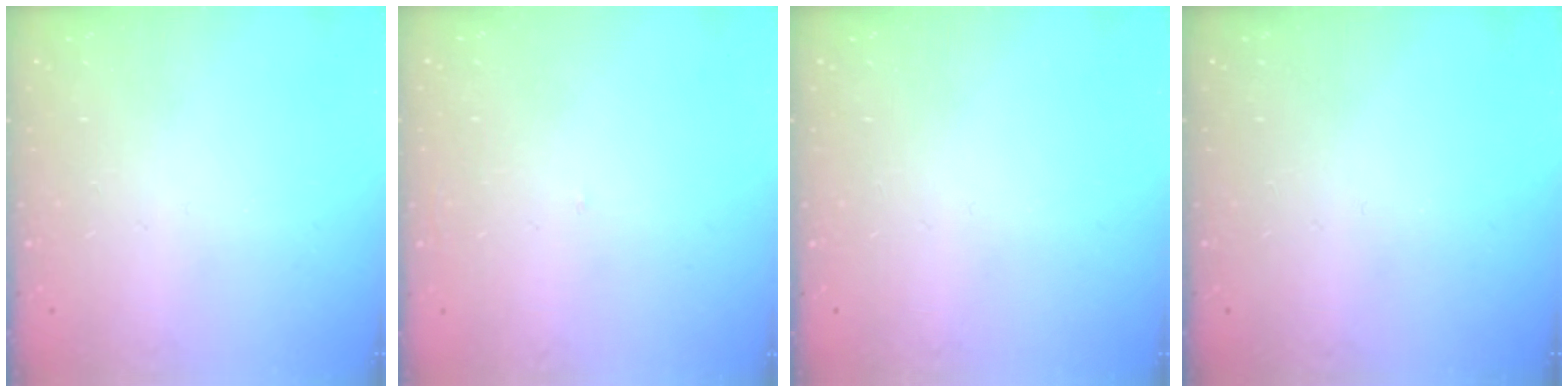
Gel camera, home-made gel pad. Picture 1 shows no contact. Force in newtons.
{"total": 1.7, "press": 1.6, "slide": 0.1}
{"total": 0.0}
{"total": 0.0}